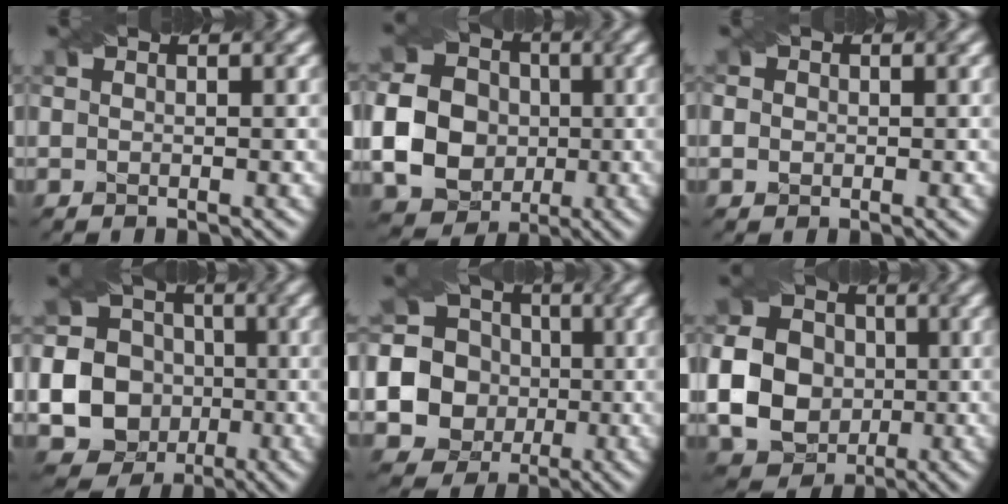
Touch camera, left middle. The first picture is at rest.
{"total": 12.0, "force": [-1.0, 11.0, 4.8], "torque": [-0.123, -0.012, -0.032]}
{"total": 1.8, "force": [0.3, 1.6, 0.8], "torque": [-0.007, 0.013, -0.005]}
{"total": 19.1, "force": [-4.1, 18.0, 4.9], "torque": [-0.143, -0.018, -0.096]}
{"total": 15.5, "force": [-1.7, 14.8, 4.1], "torque": [-0.116, 0.005, -0.054]}
{"total": 10.6, "force": [-1.0, 9.3, 5.0], "torque": [-0.112, -0.016, -0.030]}